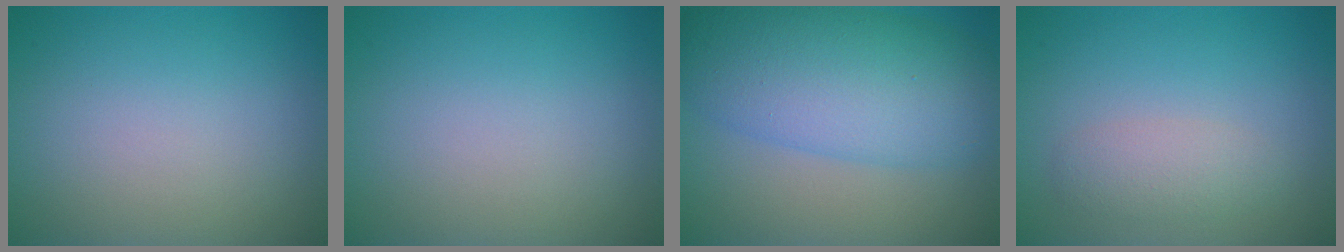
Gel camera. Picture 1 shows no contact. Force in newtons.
{"total": 0.0}
{"total": 9.7, "press": 9.7, "slide": 0.1}
{"total": 2.1, "press": 2.1, "slide": 0.2}